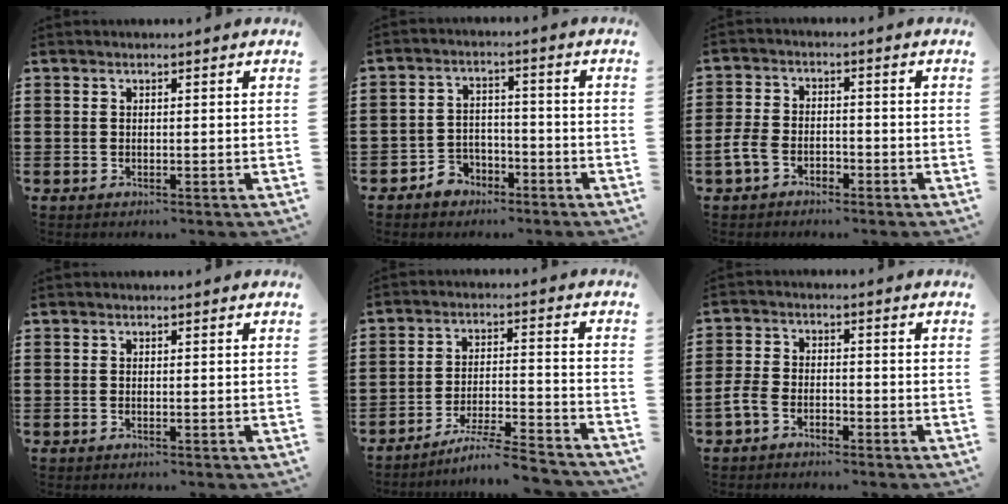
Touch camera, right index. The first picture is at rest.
{"total": 4.1, "force": [-3.2, 2.5, 0.7], "torque": [-0.026, 0.013, -0.065]}
{"total": 4.0, "force": [-2.2, 2.6, 2.1], "torque": [-0.059, 0.003, -0.048]}
{"total": 0.0}
{"total": 6.7, "force": [-6.1, -0.3, 2.8], "torque": [-0.059, -0.009, -0.119]}
{"total": 3.3, "force": [-2.2, 1.9, 1.6], "torque": [-0.051, 0.003, -0.049]}